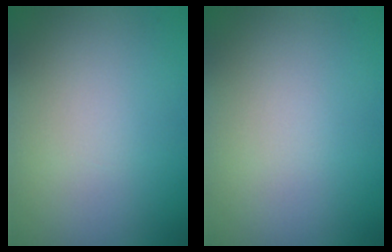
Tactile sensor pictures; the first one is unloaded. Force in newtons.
{"total": 0.0}